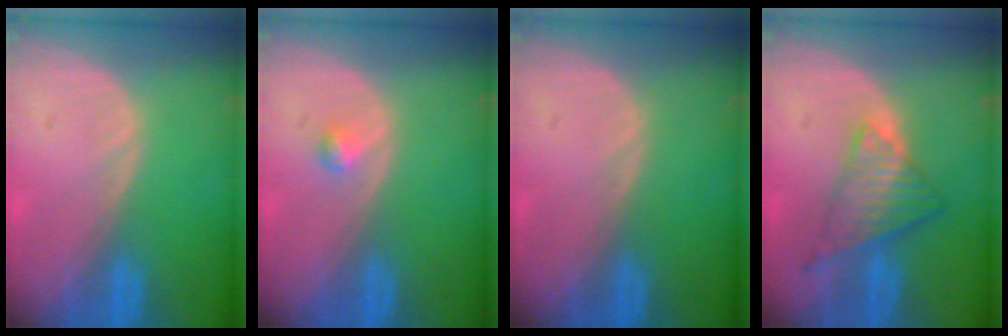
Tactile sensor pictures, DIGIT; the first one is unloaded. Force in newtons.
{"total": 1.1, "press": 1.1, "slide": 0.1}
{"total": 0.0}
{"total": 7.6, "press": 6.4, "slide": 4.1}